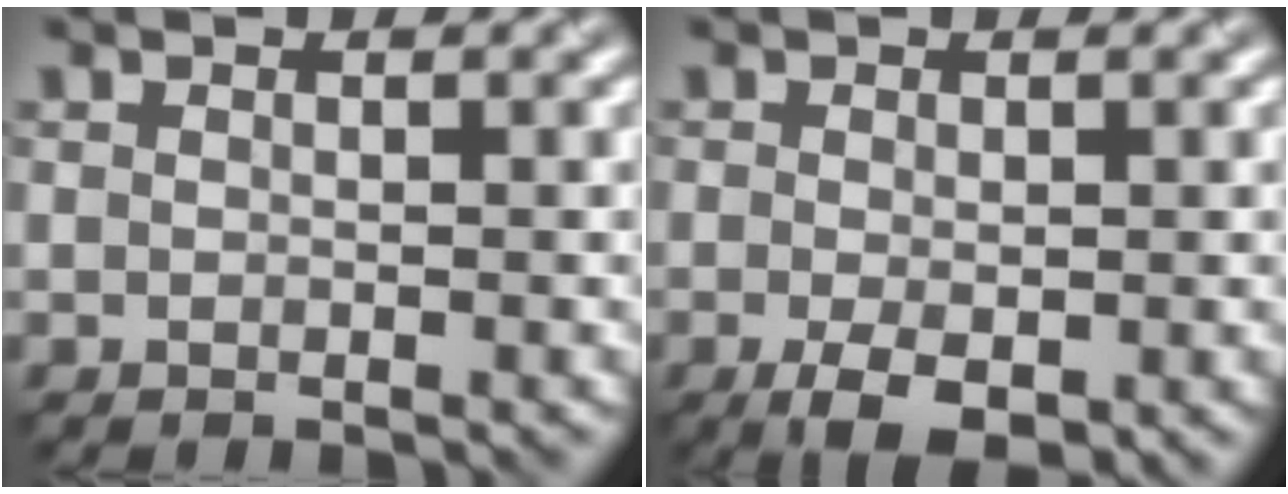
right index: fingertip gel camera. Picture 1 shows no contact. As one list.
[{"total": 3.5, "force": [-1.2, 1.6, 2.9], "torque": [-0.054, -0.011, -0.016]}]